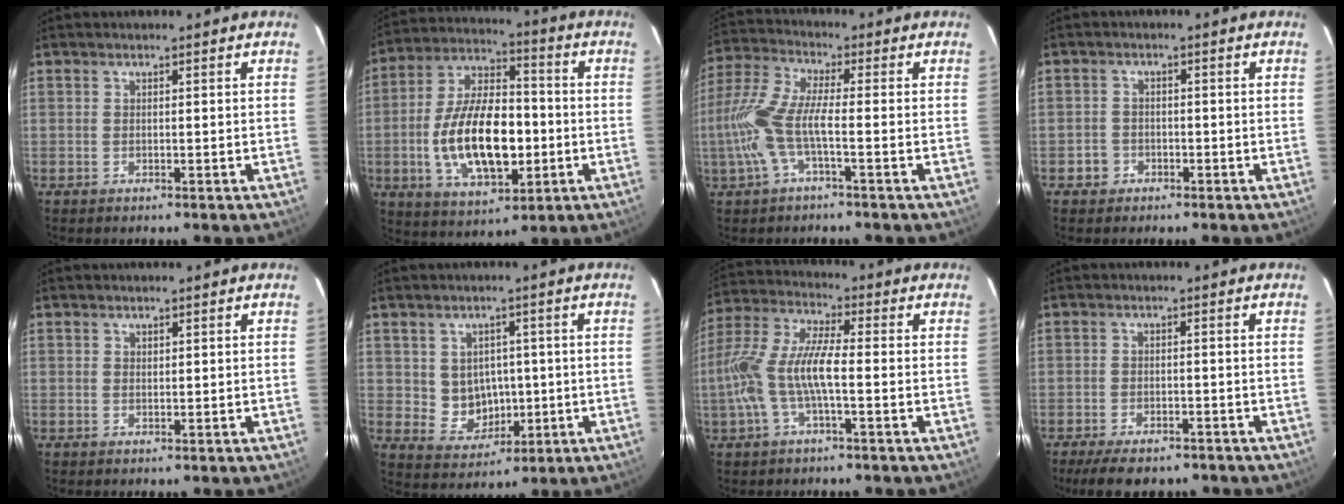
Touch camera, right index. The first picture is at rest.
{"total": 18.7, "force": [-3.4, 9.2, 15.9], "torque": [-0.312, 0.007, -0.048]}
{"total": 10.6, "force": [-2.8, 1.9, 10.0], "torque": [-0.222, -0.002, -0.054]}
{"total": 3.1, "force": [-1.5, 2.7, 0.2], "torque": [-0.009, 0.013, -0.024]}
{"total": 0.6, "force": [0.4, 0.4, 0.1], "torque": [-0.002, 0.002, 0.009]}
{"total": 7.0, "force": [0.2, 6.5, 2.6], "torque": [-0.057, 0.007, 0.024]}
{"total": 12.2, "force": [-2.7, 3.0, 11.5], "torque": [-0.244, 0.002, -0.051]}
{"total": 8.8, "force": [-6.9, 3.2, 4.4], "torque": [-0.099, -0.016, -0.104]}